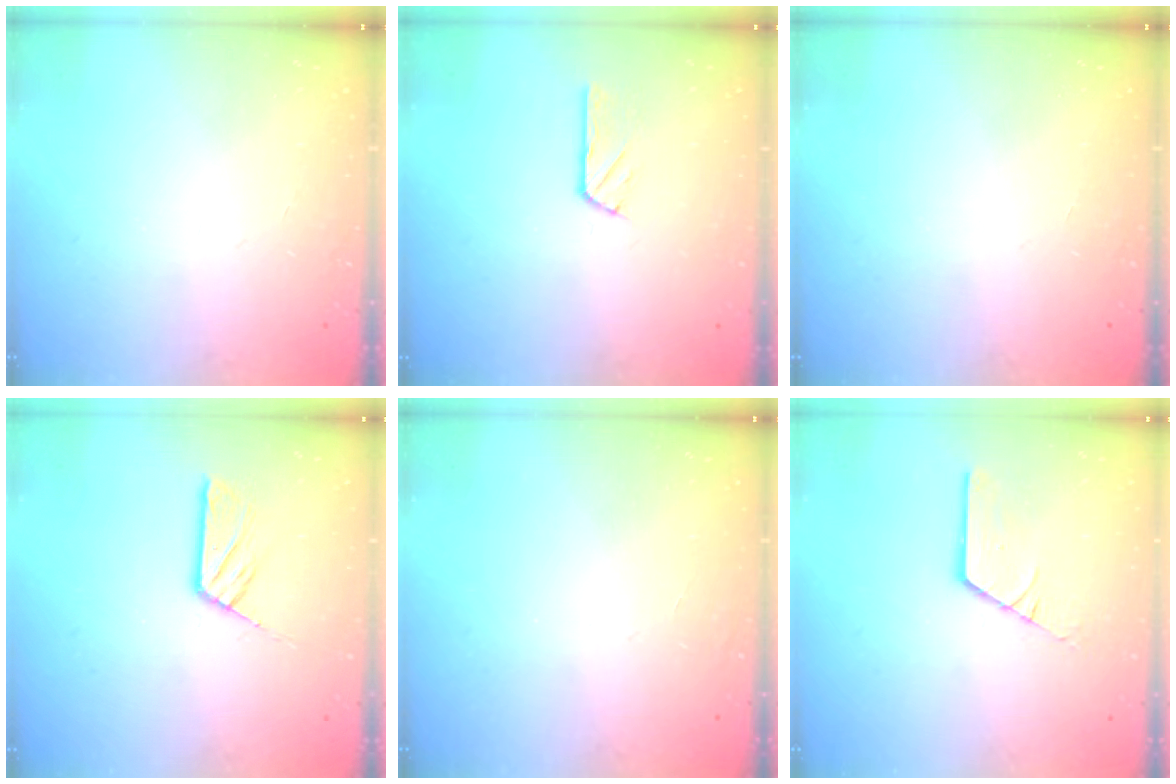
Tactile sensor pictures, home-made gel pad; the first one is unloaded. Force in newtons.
{"total": 3.0, "press": 3.0, "slide": 0.2}
{"total": 0.0}
{"total": 6.9, "press": 6.9, "slide": 0.3}
{"total": 0.0}
{"total": 2.6, "press": 2.6, "slide": 0.2}